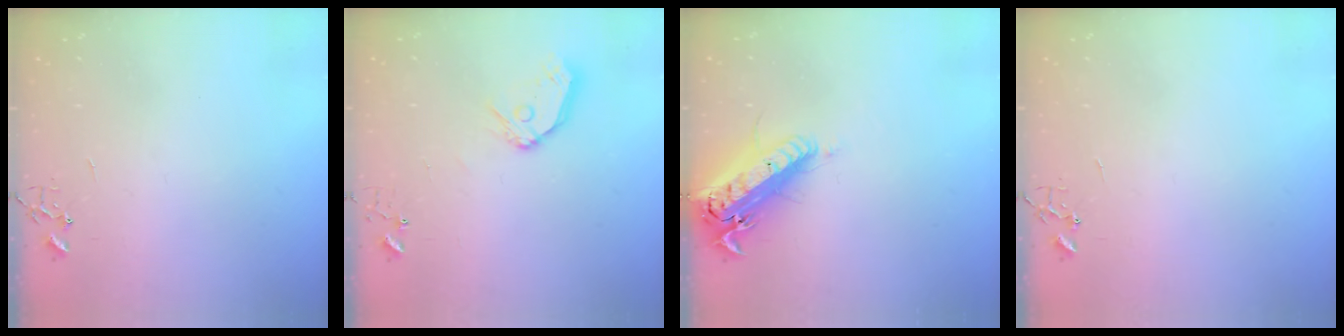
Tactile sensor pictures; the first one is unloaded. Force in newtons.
{"total": 9.9, "press": 9.8, "slide": 1.3}
{"total": 19.3, "press": 18.8, "slide": 4.3}
{"total": 0.0}